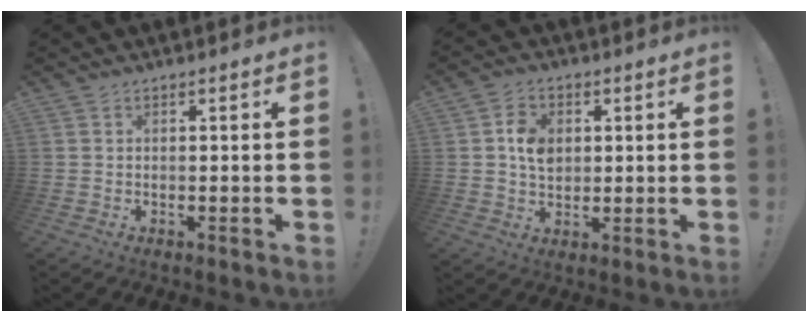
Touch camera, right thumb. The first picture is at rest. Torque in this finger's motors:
{"motor_torque": [0.10, 0.11, 0.16, 0.08, 0.03]}